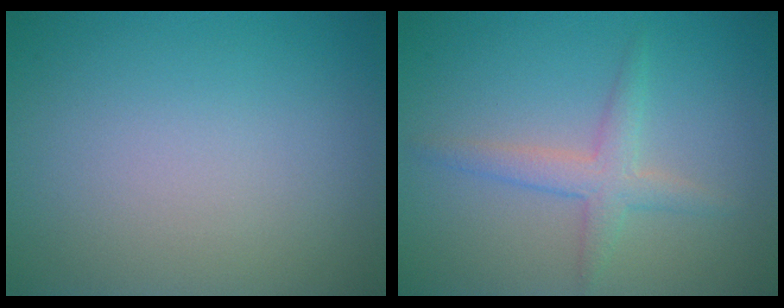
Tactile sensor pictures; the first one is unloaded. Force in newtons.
{"total": 2.5, "press": 2.5, "slide": 0.0}